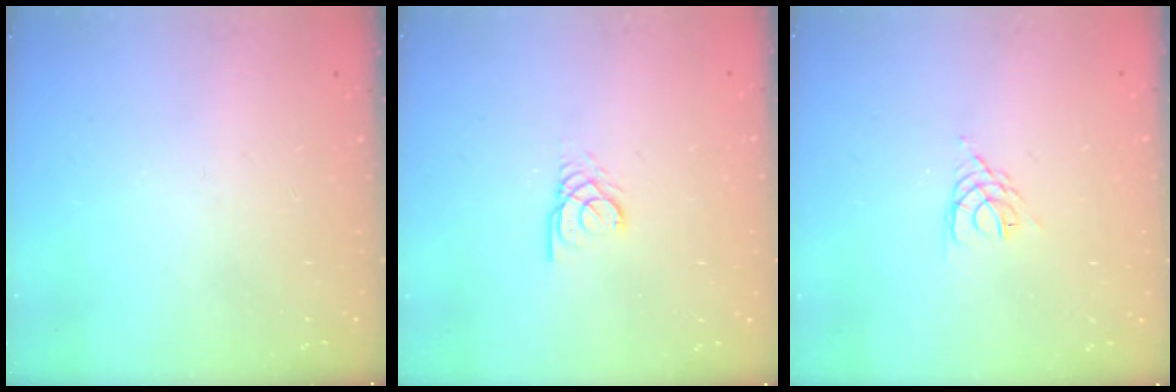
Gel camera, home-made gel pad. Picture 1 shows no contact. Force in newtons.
{"total": 2.6, "press": 2.6, "slide": 0.1}
{"total": 3.2, "press": 3.2, "slide": 0.6}